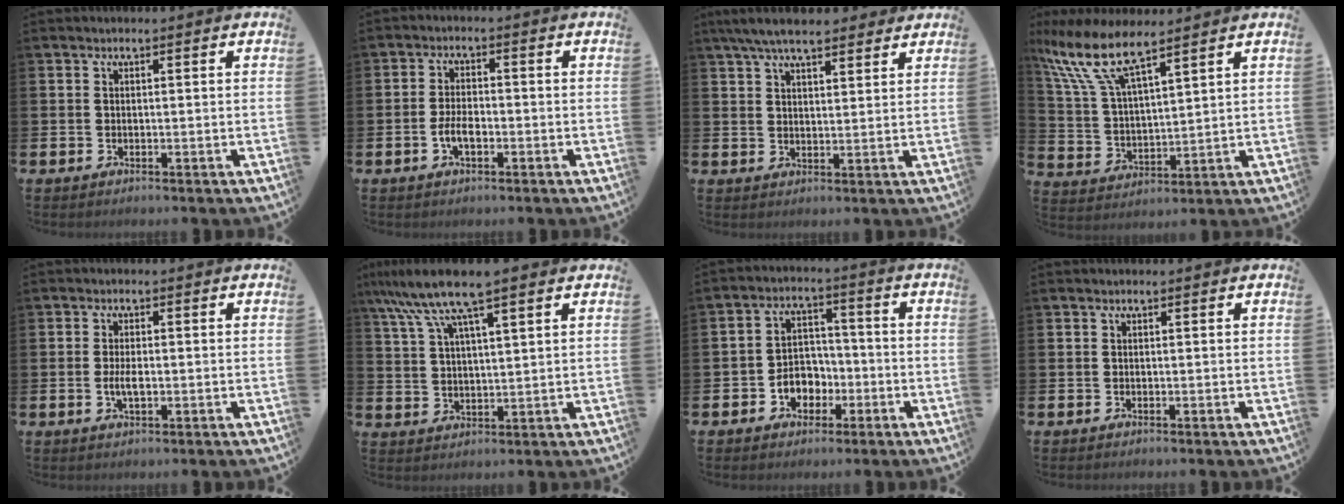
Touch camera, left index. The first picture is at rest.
{"total": 3.2, "force": [-1.0, 1.5, 2.6], "torque": [-0.048, 0.005, -0.018]}
{"total": 6.4, "force": [5.7, 1.5, 2.5], "torque": [-0.063, -0.012, 0.106]}
{"total": 9.9, "force": [8.0, 2.5, 5.3], "torque": [-0.141, -0.027, 0.142]}
{"total": 2.7, "force": [-0.4, 1.2, 2.4], "torque": [-0.036, -0.002, -0.009]}
{"total": 9.4, "force": [7.2, 1.2, 6.0], "torque": [-0.141, -0.014, 0.131]}
{"total": 4.4, "force": [-1.7, 3.8, 1.5], "torque": [-0.030, 0.003, -0.040]}
{"total": 0.0}